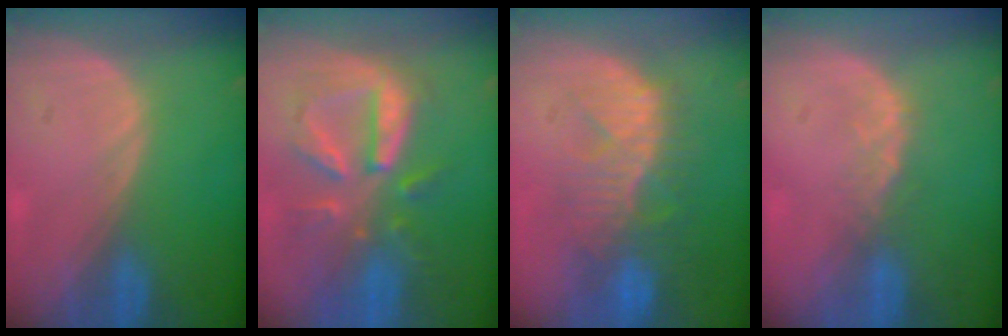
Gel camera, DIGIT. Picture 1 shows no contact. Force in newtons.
{"total": 9.9, "press": 9.0, "slide": 4.1}
{"total": 10.0, "press": 9.0, "slide": 4.2}
{"total": 2.6, "press": 2.1, "slide": 1.5}